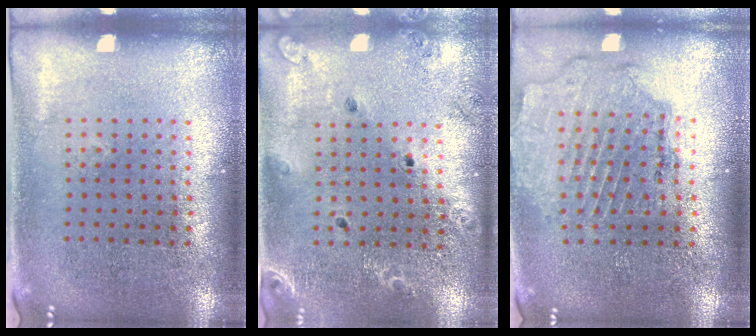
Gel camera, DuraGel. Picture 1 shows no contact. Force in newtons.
{"total": 1.5, "press": 1.5, "slide": 0.1}
{"total": 1.6, "press": 1.5, "slide": 0.4}